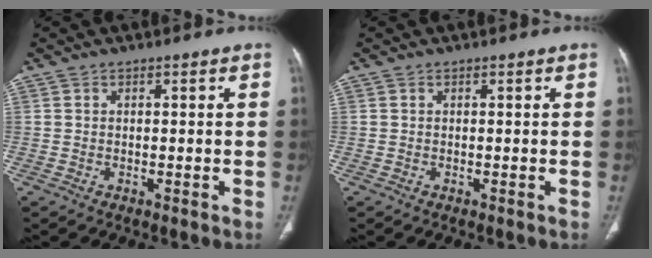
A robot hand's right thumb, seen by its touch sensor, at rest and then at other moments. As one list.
[{"total": 0.0}]